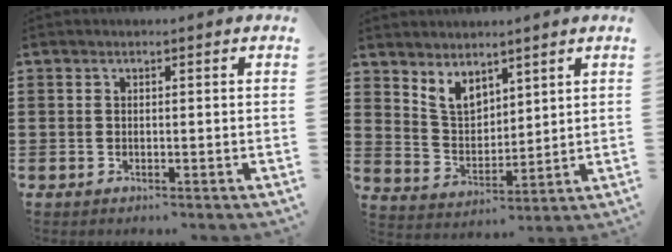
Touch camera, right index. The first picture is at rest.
{"total": 5.3, "force": [4.1, 2.7, 2.0], "torque": [-0.055, -0.007, 0.078]}